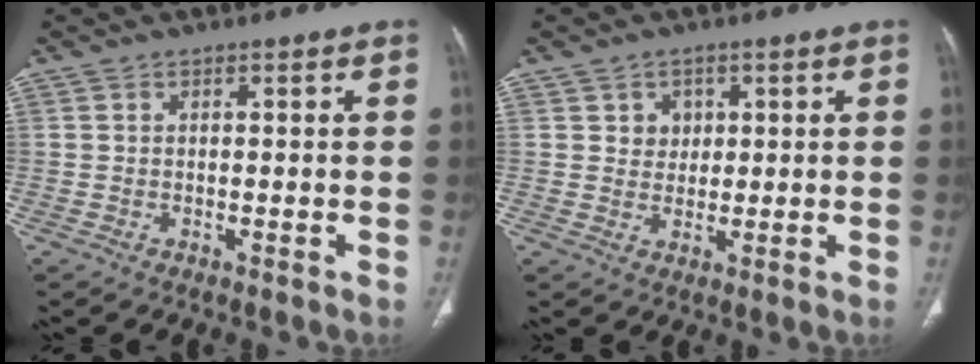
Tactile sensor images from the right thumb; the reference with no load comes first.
{"total": 3.2, "force": [1.2, 2.8, 1.0], "torque": [0.004, -0.005, 0.018]}